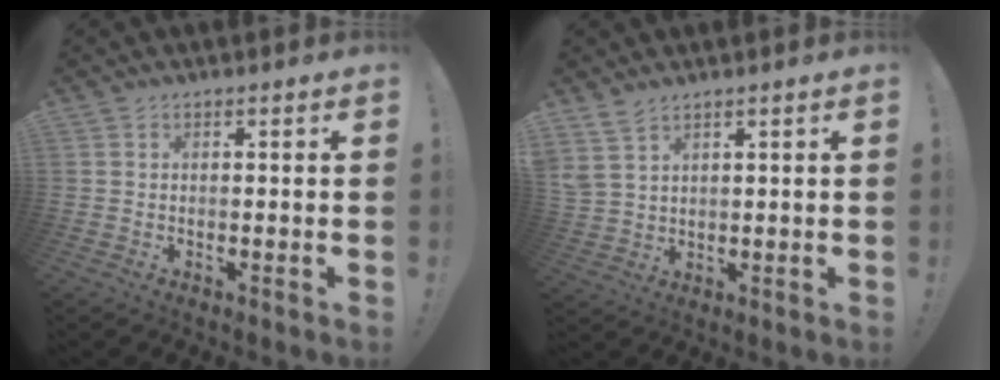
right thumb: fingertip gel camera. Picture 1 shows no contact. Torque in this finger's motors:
{"motor_torque": [0.11, 0.14, 0.67, 0.18, 0.08]}